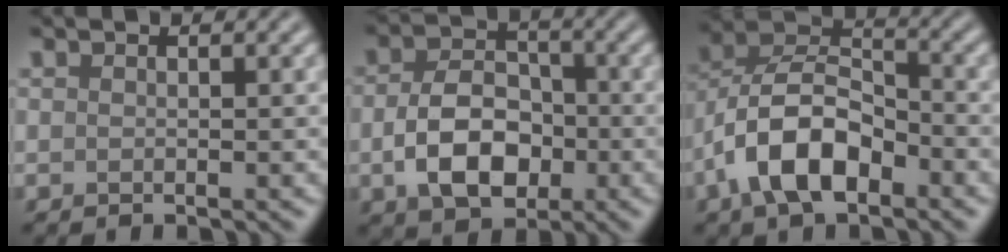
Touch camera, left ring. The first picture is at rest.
{"total": 6.4, "force": [-1.5, 4.3, 4.5], "torque": [-0.087, -0.003, -0.029]}
{"total": 8.1, "force": [-3.7, 4.3, 5.8], "torque": [-0.110, 0.011, -0.079]}